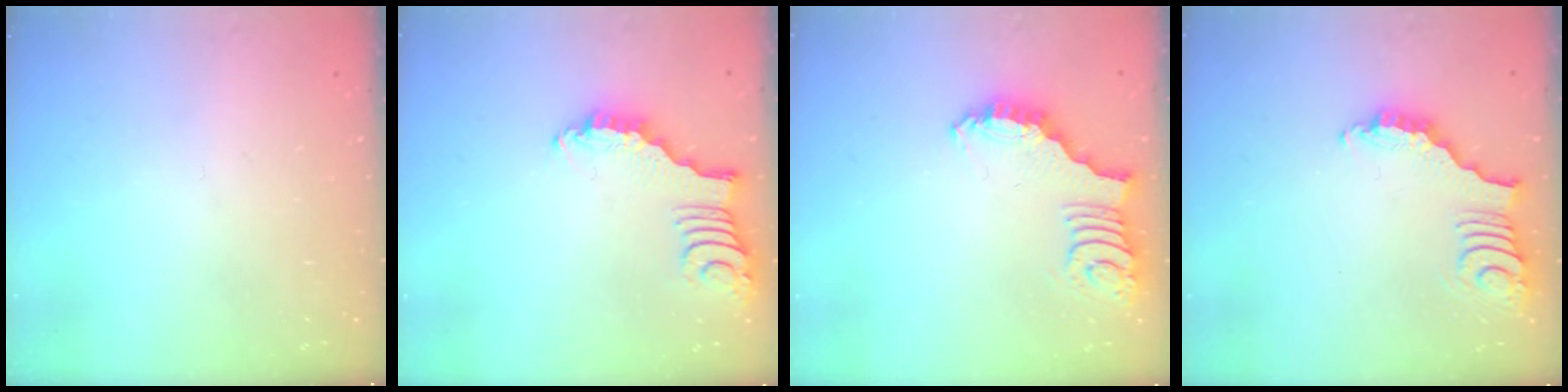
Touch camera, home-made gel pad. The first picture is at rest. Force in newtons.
{"total": 2.4, "press": 2.4, "slide": 0.3}
{"total": 2.7, "press": 2.7, "slide": 0.5}
{"total": 3.4, "press": 3.4, "slide": 0.3}